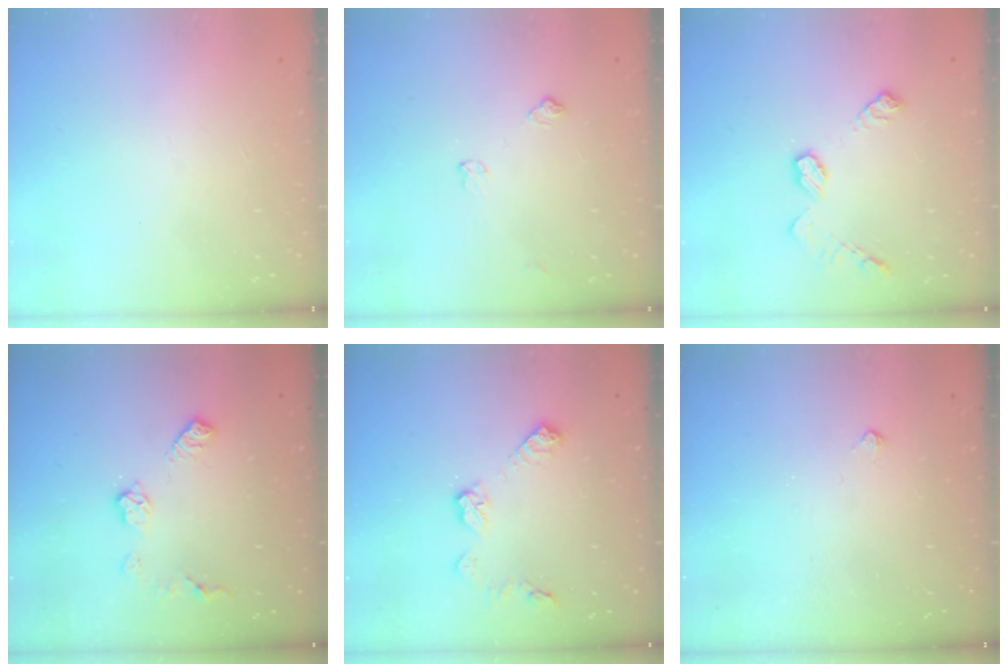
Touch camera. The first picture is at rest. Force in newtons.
{"total": 5.2, "press": 5.2, "slide": 0.7}
{"total": 9.3, "press": 9.3, "slide": 0.4}
{"total": 8.1, "press": 8.1, "slide": 0.2}
{"total": 9.1, "press": 9.1, "slide": 0.5}
{"total": 2.5, "press": 2.4, "slide": 0.4}